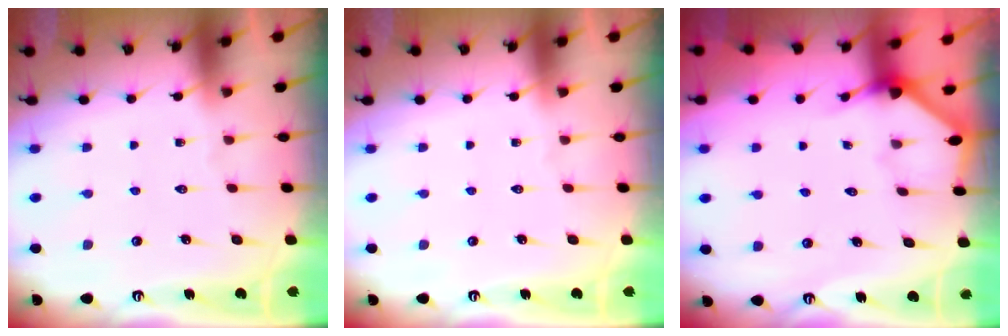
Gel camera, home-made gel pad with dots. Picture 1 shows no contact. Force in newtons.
{"total": 0.0}
{"total": 3.4, "press": 3.3, "slide": 0.4}